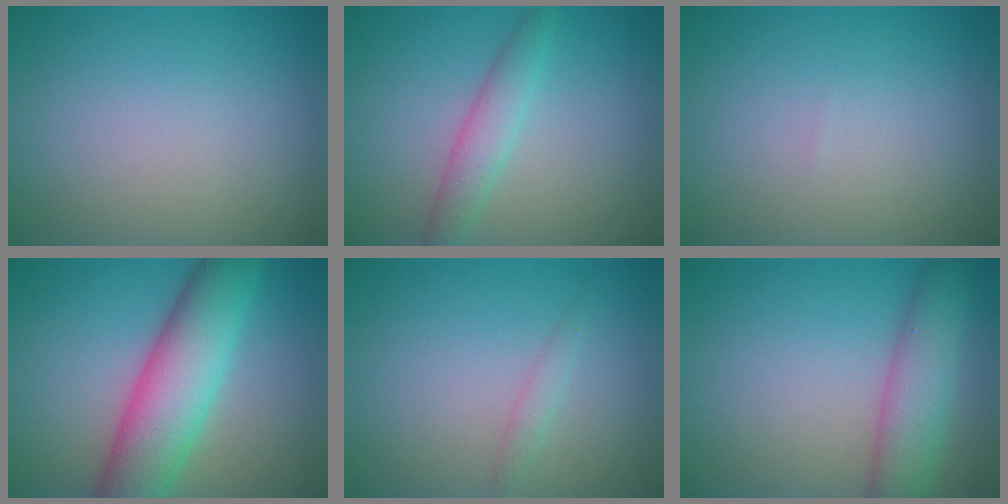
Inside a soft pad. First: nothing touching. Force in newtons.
{"total": 2.7, "press": 2.7, "slide": 0.0}
{"total": 0.0}
{"total": 8.9, "press": 8.9, "slide": 0.4}
{"total": 1.0, "press": 1.0, "slide": 0.0}
{"total": 5.1, "press": 5.1, "slide": 0.2}